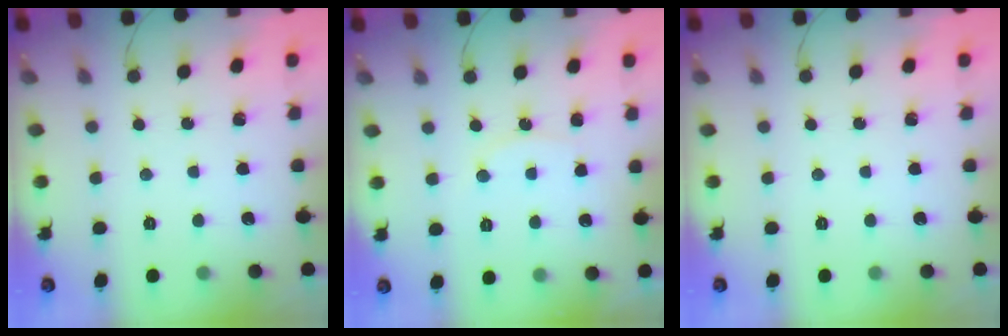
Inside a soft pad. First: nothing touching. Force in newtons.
{"total": 6.5, "press": 6.5, "slide": 0.7}
{"total": 0.0}